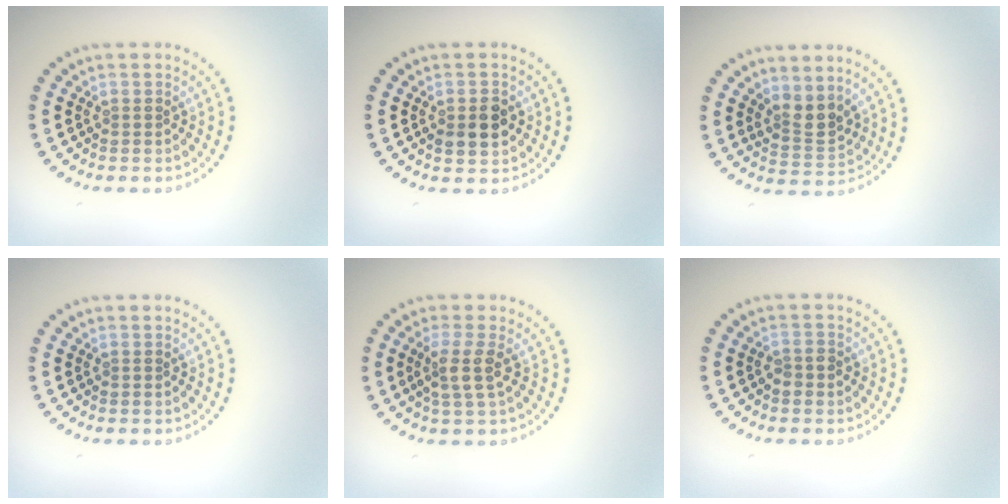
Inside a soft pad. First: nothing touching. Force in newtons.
{"total": 2.8, "press": 2.8, "slide": 0.3}
{"total": 2.4, "press": 2.0, "slide": 1.4}
{"total": 0.0}
{"total": 2.6, "press": 2.2, "slide": 1.5}
{"total": 1.5, "press": 1.4, "slide": 0.6}